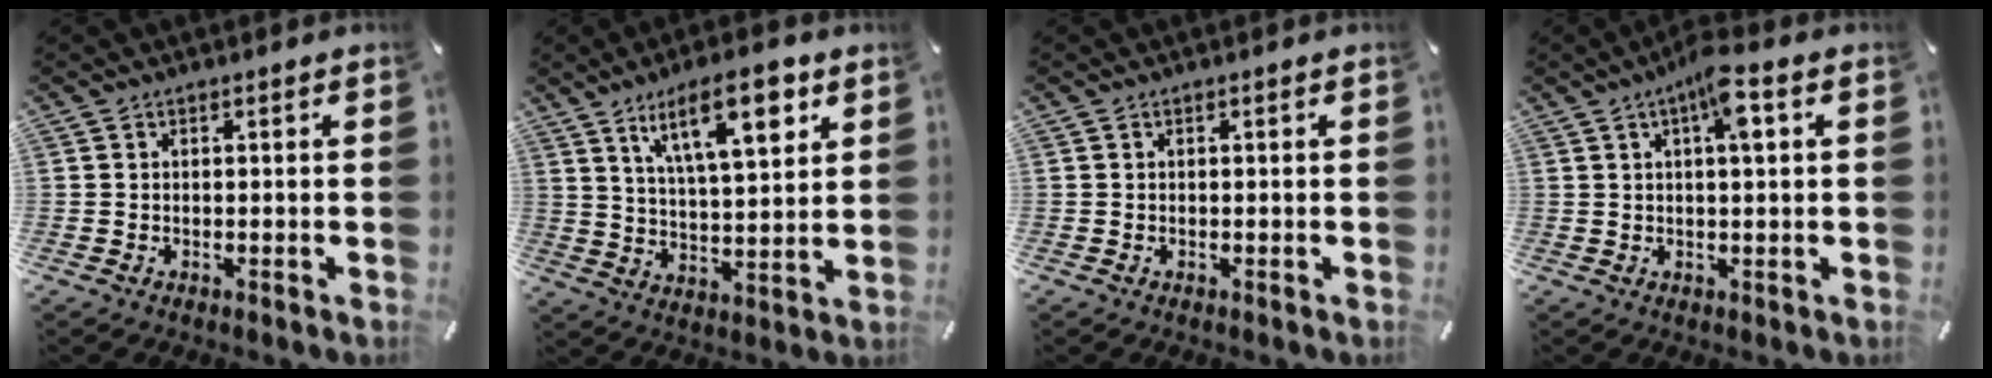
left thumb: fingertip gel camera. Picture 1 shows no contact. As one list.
[{"total": 15.3, "force": [8.3, 5.7, 11.5], "torque": [-0.178, -0.027, 0.135]}, {"total": 0.0}, {"total": 6.6, "force": [2.2, 1.4, 6.1], "torque": [-0.098, -0.004, 0.030]}]